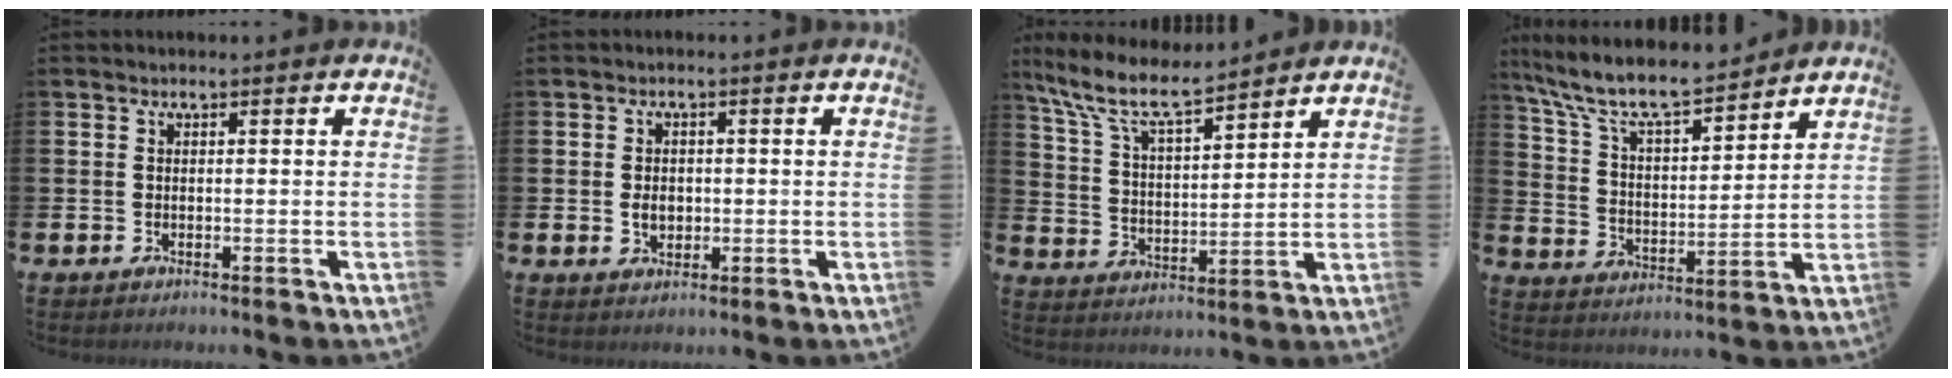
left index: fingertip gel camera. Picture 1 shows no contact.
{"total": 2.4, "force": [-0.1, 1.8, 1.6], "torque": [-0.016, 0.001, -0.009]}
{"total": 9.0, "force": [7.8, 1.8, 4.0], "torque": [-0.110, -0.042, 0.137]}
{"total": 9.7, "force": [8.8, 1.9, 3.6], "torque": [-0.110, -0.055, 0.154]}